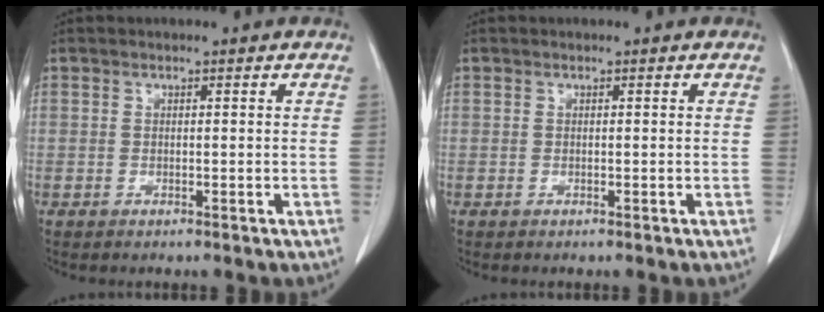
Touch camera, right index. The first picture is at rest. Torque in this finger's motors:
{"motor_torque": [0.05, -0.05, 0.00, 0.00]}